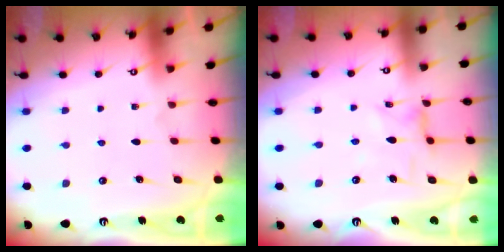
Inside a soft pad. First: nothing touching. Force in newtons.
{"total": 1.7, "press": 1.6, "slide": 0.2}